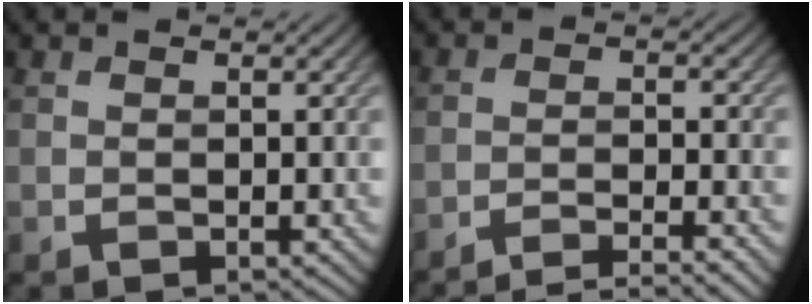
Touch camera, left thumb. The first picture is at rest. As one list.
[{"total": 6.9, "force": [-5.8, 0.7, 3.5], "torque": [-0.054, 0.010, -0.098]}]